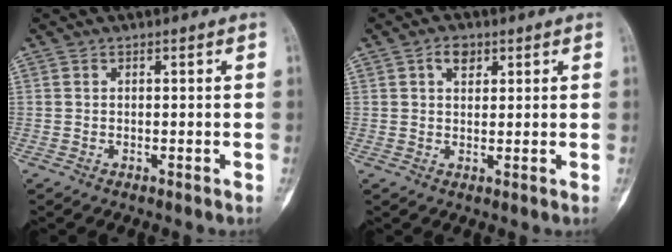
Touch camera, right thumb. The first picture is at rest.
{"total": 3.3, "force": [1.6, 2.2, 1.9], "torque": [-0.020, -0.003, 0.025]}